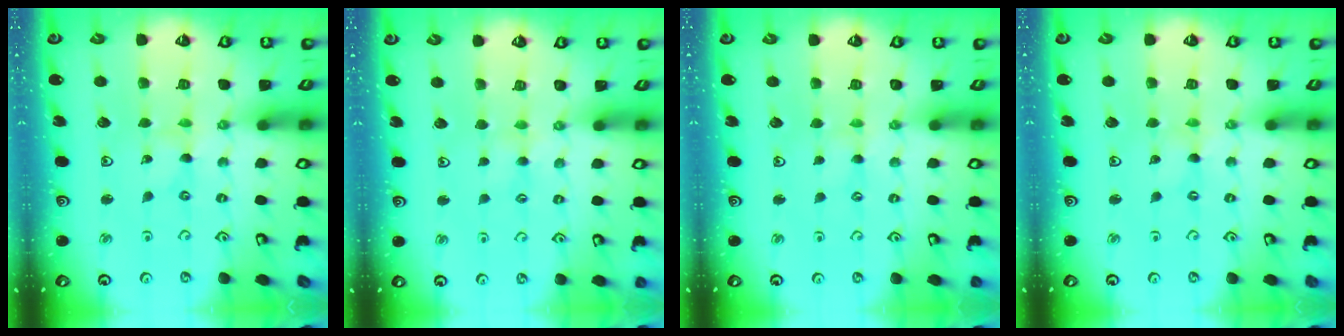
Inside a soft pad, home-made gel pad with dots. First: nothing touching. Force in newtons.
{"total": 2.8, "press": 2.8, "slide": 0.4}
{"total": 0.7, "press": 0.6, "slide": 0.2}
{"total": 0.0}